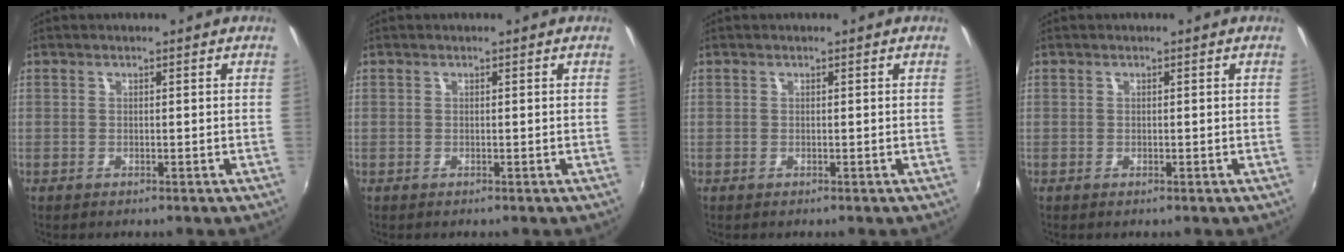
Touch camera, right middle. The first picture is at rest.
{"total": 0.0}
{"total": 0.0}
{"total": 0.0}